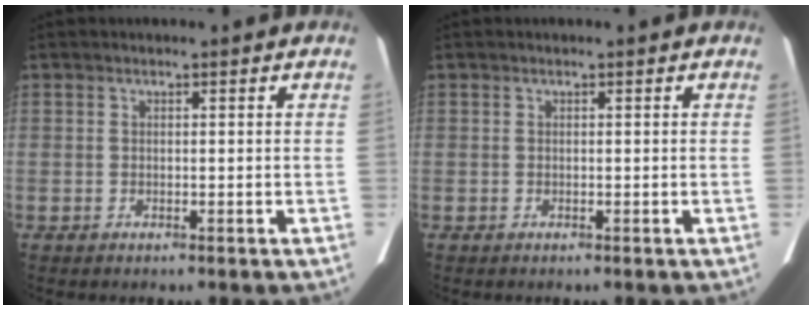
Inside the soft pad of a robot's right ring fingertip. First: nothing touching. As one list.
[{"total": 0.0}]